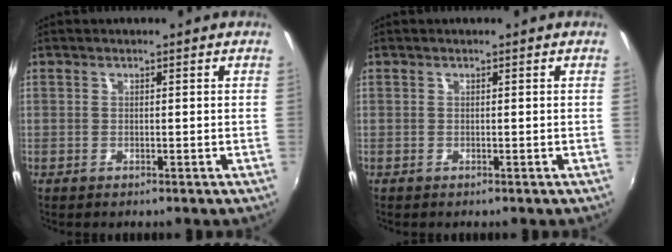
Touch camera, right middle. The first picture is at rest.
{"total": 0.0}